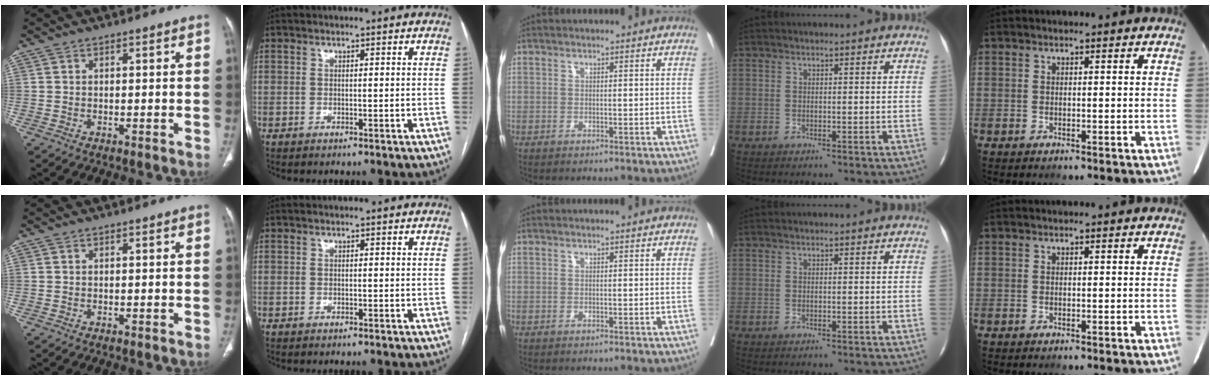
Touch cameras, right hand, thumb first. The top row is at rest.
{}